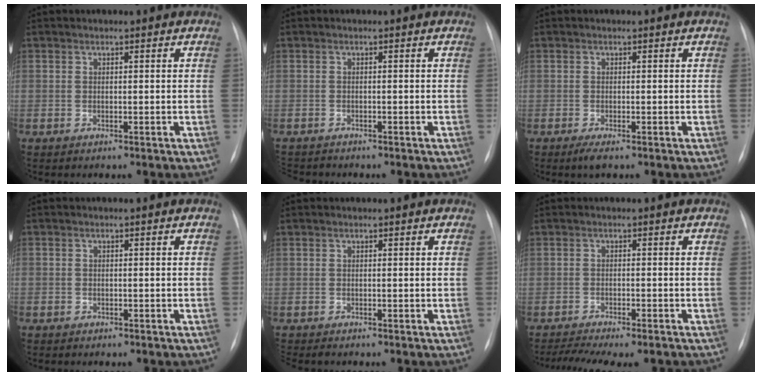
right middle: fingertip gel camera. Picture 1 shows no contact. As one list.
[{"total": 3.1, "force": [-2.9, 1.2, 0.4], "torque": [-0.004, -0.006, -0.045]}, {"total": 1.8, "force": [-1.1, 0.4, 1.3], "torque": [-0.029, -0.006, -0.020]}, {"total": 2.0, "force": [-1.6, 1.0, 0.7], "torque": [-0.015, 0.002, -0.017]}, {"total": 2.8, "force": [-2.4, 0.7, 1.2], "torque": [-0.017, -0.007, -0.031]}, {"total": 11.0, "force": [-9.5, 2.0, 5.2], "torque": [-0.075, 0.000, -0.130]}]